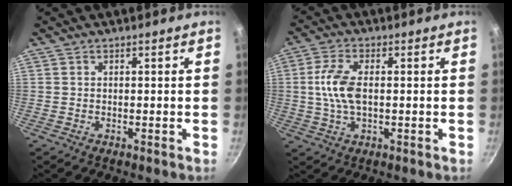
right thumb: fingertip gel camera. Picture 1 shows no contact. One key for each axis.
{"total": 7.8, "fx": 0.3, "fy": 3.8, "fz": 6.8, "tx": -0.151, "ty": 0.006, "tz": 0.004}